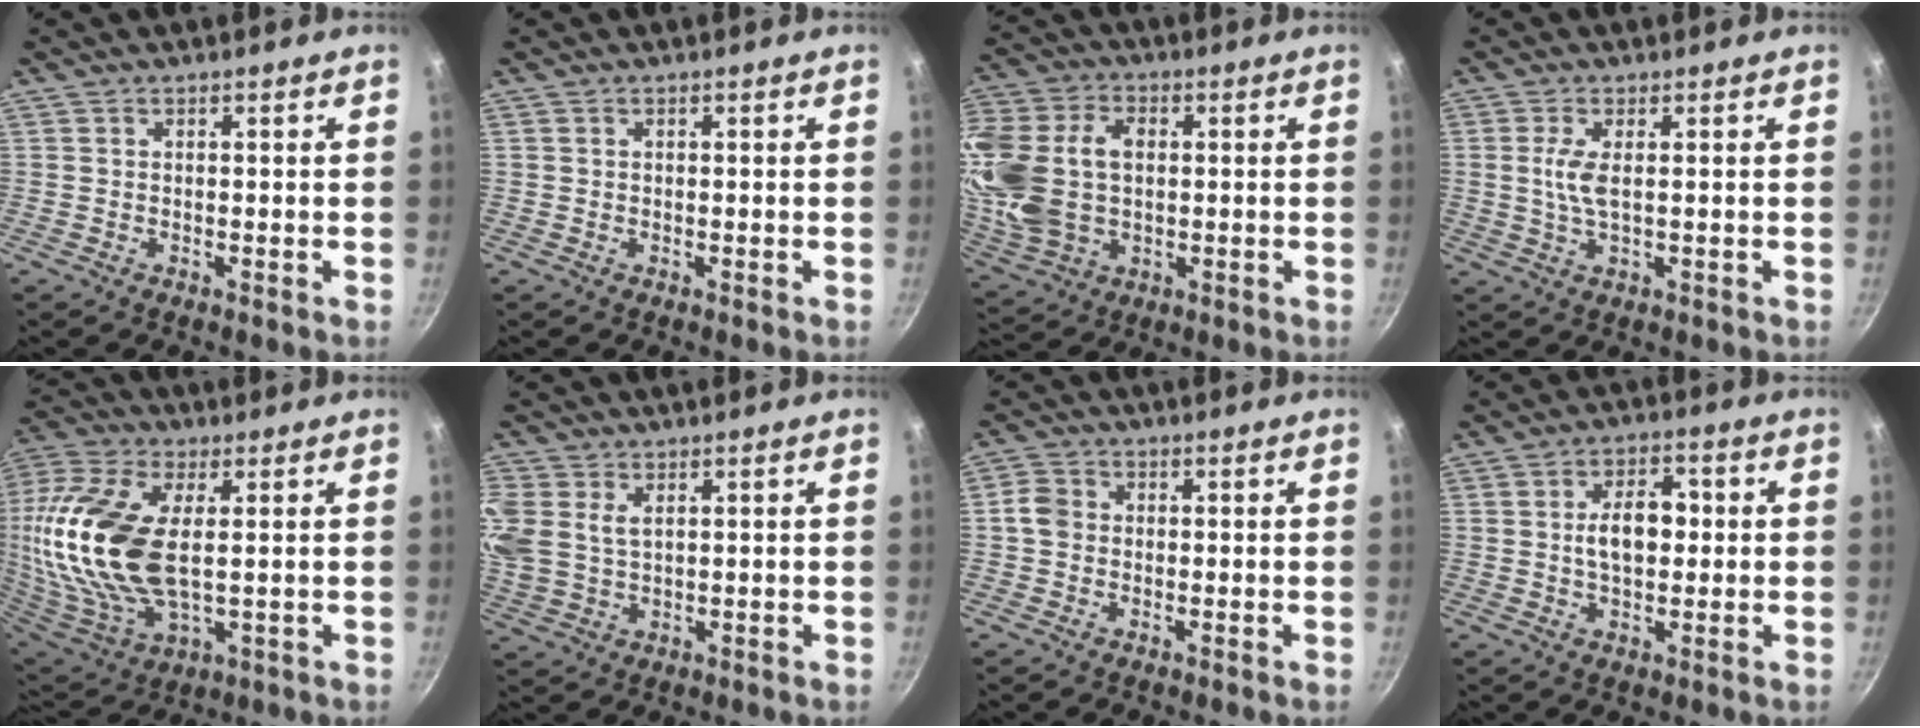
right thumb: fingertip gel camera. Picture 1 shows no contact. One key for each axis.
{"total": 0.0}
{"total": 20.2, "fx": 1.5, "fy": 14.1, "fz": 14.4, "tx": -0.302, "ty": 0.020, "tz": 0.035}
{"total": 4.3, "fx": 0.5, "fy": 1.5, "fz": 4.0, "tx": -0.091, "ty": -0.001, "tz": 0.011}
{"total": 23.2, "fx": 2.6, "fy": 12.0, "fz": 19.7, "tx": -0.423, "ty": -0.004, "tz": 0.050}
{"total": 12.2, "fx": 3.4, "fy": 8.9, "fz": 7.6, "tx": -0.191, "ty": 0.017, "tz": 0.074}
{"total": 3.6, "fx": -0.3, "fy": 3.2, "fz": 1.6, "tx": -0.020, "ty": 0.011, "tz": -0.014}
{"total": 8.2, "fx": 0.4, "fy": 5.1, "fz": 6.4, "tx": -0.078, "ty": 0.015, "tz": 0.000}